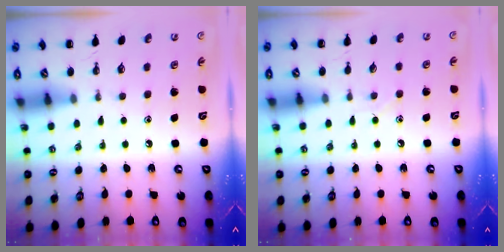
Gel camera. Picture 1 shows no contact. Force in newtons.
{"total": 2.9, "press": 2.7, "slide": 0.9}